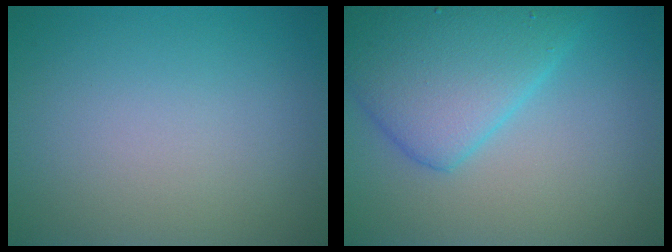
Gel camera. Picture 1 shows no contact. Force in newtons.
{"total": 7.1, "press": 7.1, "slide": 0.1}